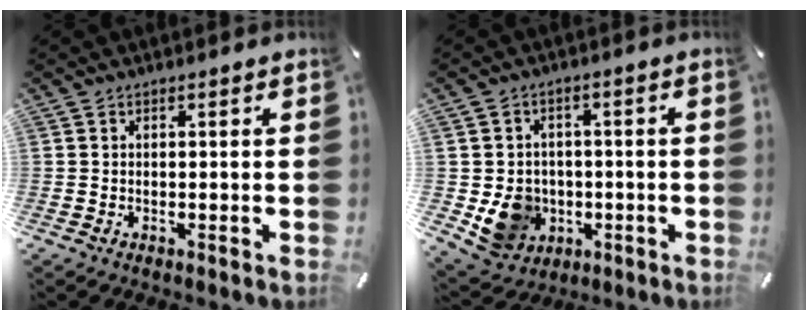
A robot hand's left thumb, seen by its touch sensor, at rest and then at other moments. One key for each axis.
{"total": 9.4, "fx": -1.7, "fy": 8.8, "fz": 3.0, "tx": -0.071, "ty": 0.004, "tz": -0.026}